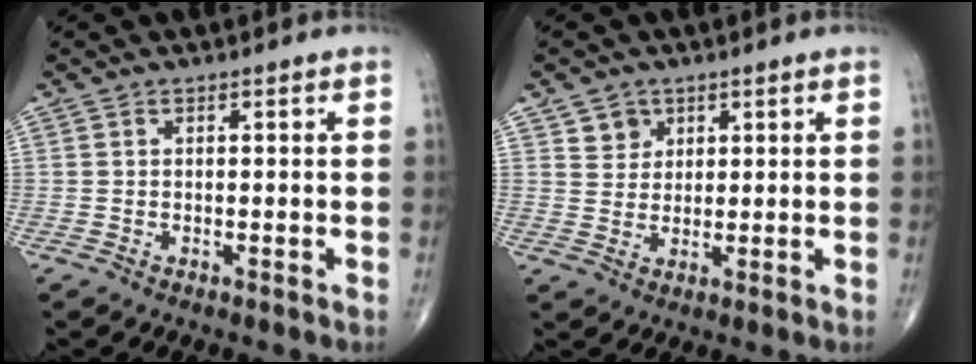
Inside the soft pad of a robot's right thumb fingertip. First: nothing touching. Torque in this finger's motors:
{"motor_torque": [-0.34, 0.54, 0.19, 0.12, -0.03]}